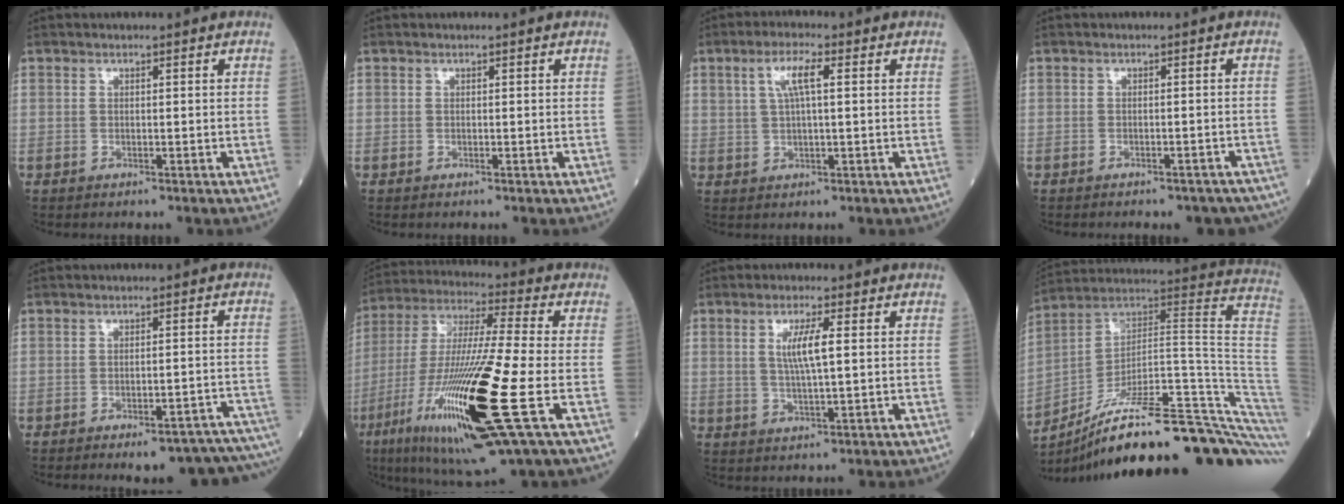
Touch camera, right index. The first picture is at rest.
{"total": 0.0}
{"total": 4.9, "force": [1.7, 0.9, 4.5], "torque": [-0.093, 0.011, 0.034]}
{"total": 9.5, "force": [-8.3, 3.6, 3.0], "torque": [-0.037, 0.003, -0.079]}
{"total": 13.8, "force": [-12.5, 2.3, 5.5], "torque": [-0.007, 0.026, -0.139]}
{"total": 26.0, "force": [-8.4, 1.7, 24.5], "torque": [-0.502, -0.053, -0.153]}
{"total": 5.1, "force": [1.1, 0.3, 5.0], "torque": [-0.097, -0.001, 0.023]}
{"total": 32.4, "force": [-23.6, 3.0, 21.9], "torque": [-0.200, 0.018, -0.341]}